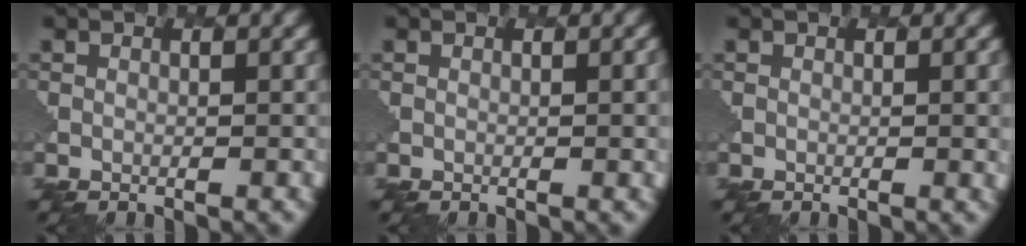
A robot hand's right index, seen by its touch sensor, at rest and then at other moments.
{"total": 2.1, "force": [0.2, 0.8, 1.9], "torque": [-0.007, 0.006, -0.001]}
{"total": 2.4, "force": [0.2, 0.9, 2.2], "torque": [-0.016, 0.003, -0.001]}